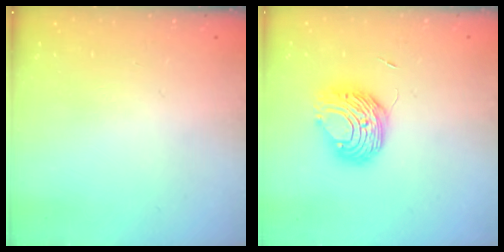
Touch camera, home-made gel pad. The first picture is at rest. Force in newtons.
{"total": 9.1, "press": 9.1, "slide": 0.4}